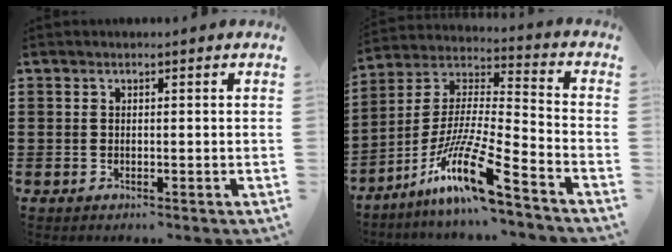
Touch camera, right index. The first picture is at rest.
{"total": 14.9, "force": [-10.1, 1.3, 10.8], "torque": [-0.214, 0.007, -0.192]}